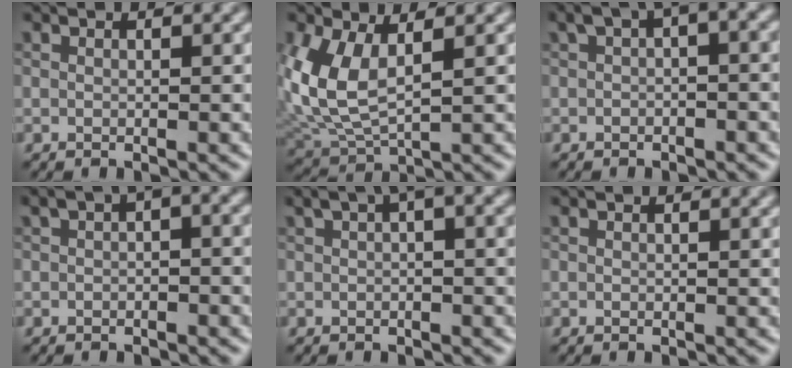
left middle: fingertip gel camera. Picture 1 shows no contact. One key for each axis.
{"total": 6.5, "fx": 1.5, "fy": 3.3, "fz": 5.4, "tx": -0.136, "ty": -0.007, "tz": 0.034}
{"total": 4.7, "fx": 1.9, "fy": 1.4, "fz": 4.0, "tx": -0.051, "ty": 0.020, "tz": 0.021}
{"total": 4.3, "fx": 1.5, "fy": 1.5, "fz": 3.7, "tx": -0.043, "ty": 0.017, "tz": 0.013}
{"total": 4.2, "fx": 2.1, "fy": 0.9, "fz": 3.5, "tx": -0.050, "ty": 0.018, "tz": 0.028}
{"total": 0.0}